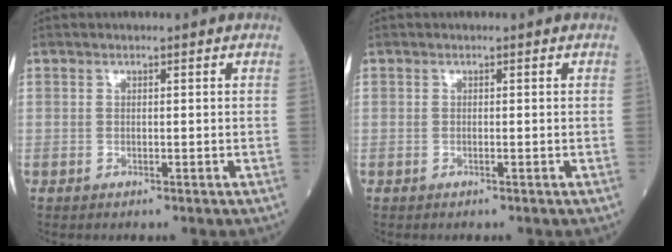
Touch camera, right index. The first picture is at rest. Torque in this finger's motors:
{"motor_torque": [0.06, 0.02, 0.03, 0.01]}